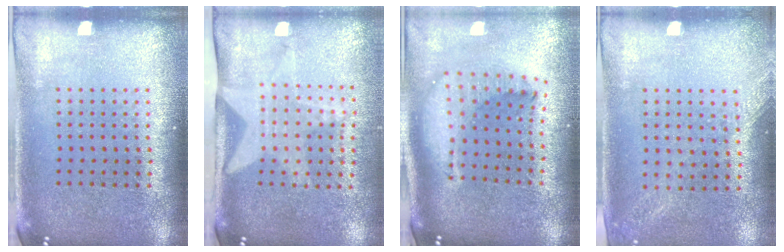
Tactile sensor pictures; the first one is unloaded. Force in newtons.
{"total": 2.1, "press": 1.5, "slide": 1.4}
{"total": 2.2, "press": 1.7, "slide": 1.4}
{"total": 1.4, "press": 1.3, "slide": 0.4}